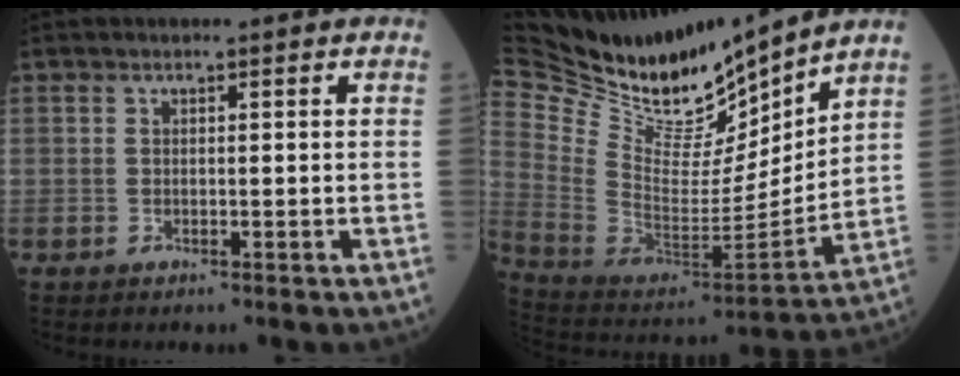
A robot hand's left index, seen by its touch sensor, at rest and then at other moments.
{"total": 22.8, "force": [20.6, 4.7, 8.6], "torque": [-0.180, -0.035, 0.363]}